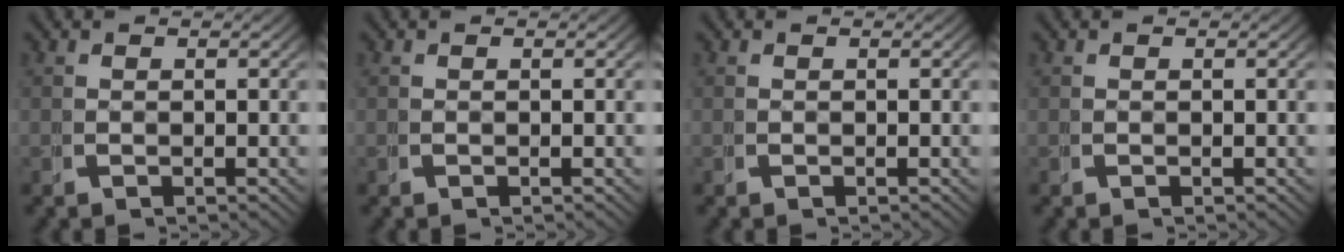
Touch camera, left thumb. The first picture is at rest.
{"total": 0.0}
{"total": 0.0}
{"total": 0.0}